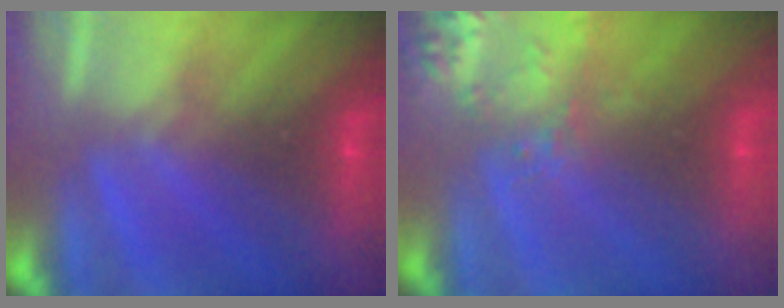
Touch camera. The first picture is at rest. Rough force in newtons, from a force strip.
{"total": 2.6}